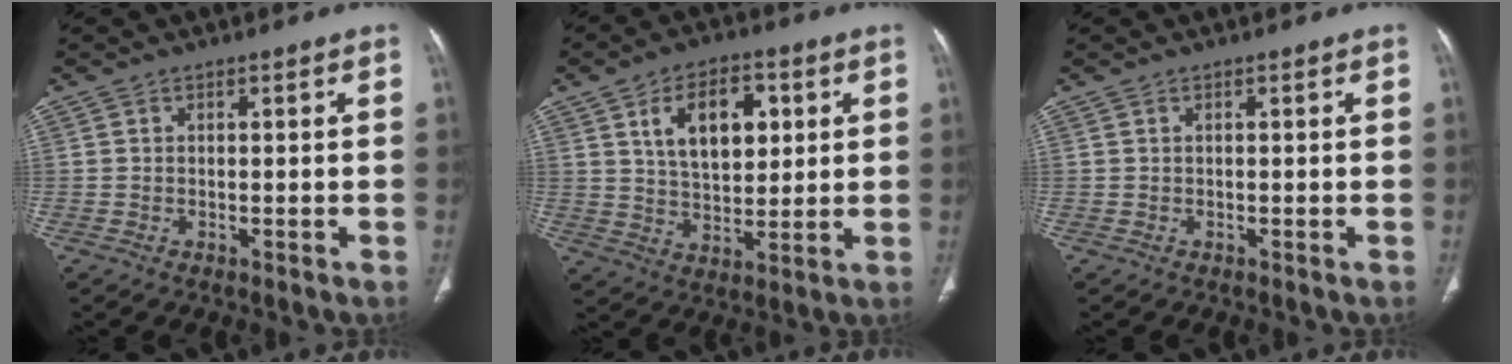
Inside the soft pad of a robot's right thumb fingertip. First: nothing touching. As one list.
[{"total": 12.2, "force": [4.0, 7.3, 9.0], "torque": [-0.111, -0.009, 0.070]}, {"total": 0.0}]